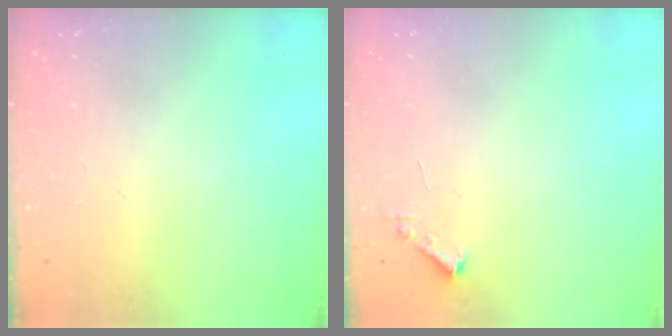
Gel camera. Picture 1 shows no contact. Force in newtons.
{"total": 1.7, "press": 1.7, "slide": 0.2}